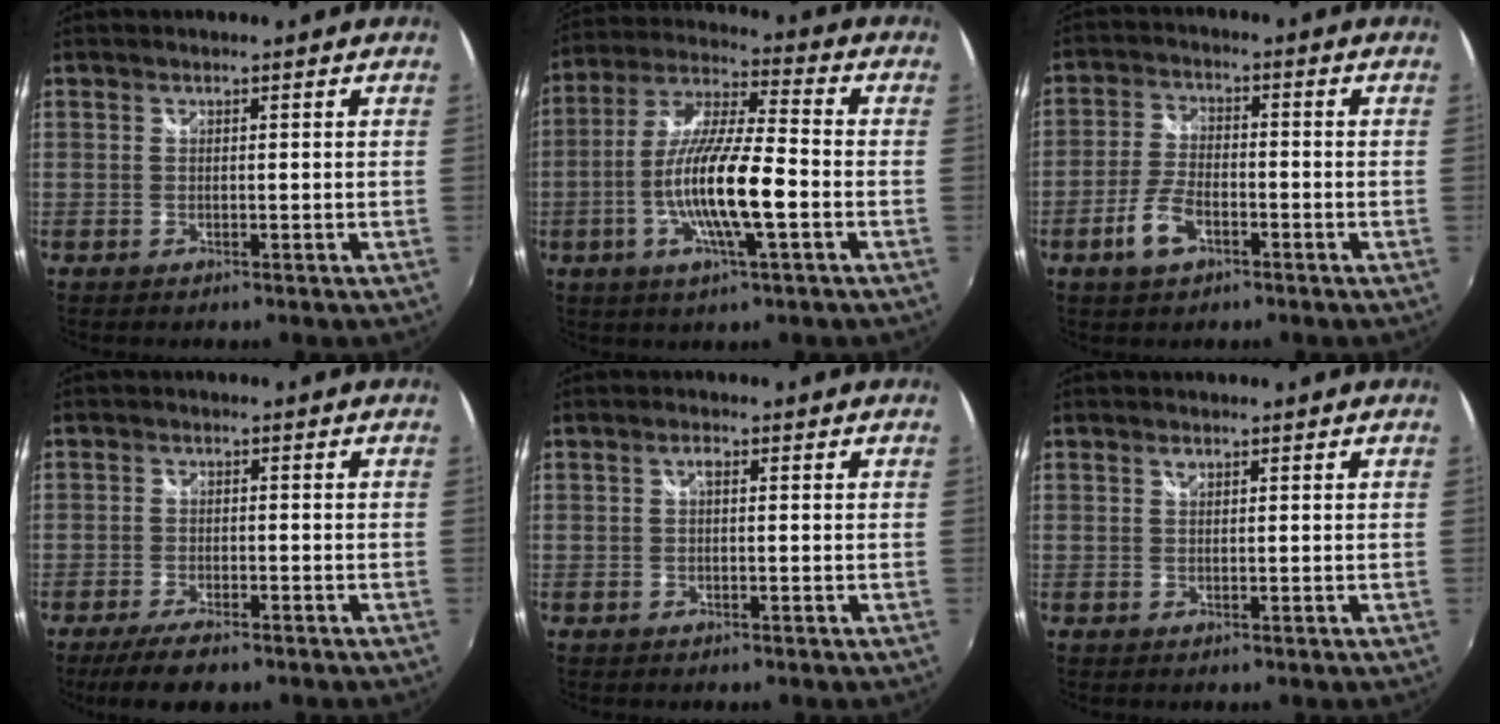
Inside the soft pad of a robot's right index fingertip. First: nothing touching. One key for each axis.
{"total": 14.4, "fx": -4.0, "fy": 2.2, "fz": 13.7, "tx": -0.269, "ty": -0.005, "tz": -0.077}
{"total": 6.7, "fx": -3.5, "fy": 3.2, "fz": 4.7, "tx": -0.103, "ty": 0.002, "tz": -0.062}
{"total": 6.2, "fx": -4.6, "fy": 2.1, "fz": 3.4, "tx": -0.087, "ty": -0.011, "tz": -0.083}
{"total": 1.2, "fx": 0.1, "fy": 0.5, "fz": 1.1, "tx": -0.019, "ty": 0.005, "tz": -0.001}
{"total": 0.8, "fx": 0.5, "fy": 0.4, "fz": 0.5, "tx": -0.008, "ty": 0.002, "tz": 0.008}